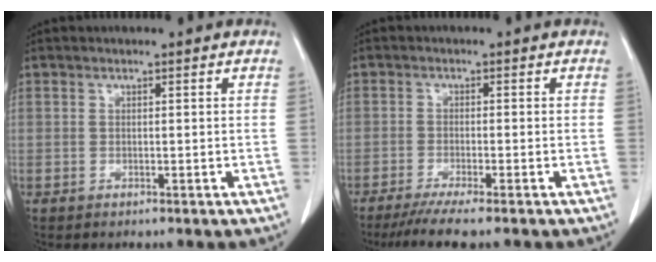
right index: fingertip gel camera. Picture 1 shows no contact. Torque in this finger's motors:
{"motor_torque": [0.54, -0.54, 0.22, 0.08]}